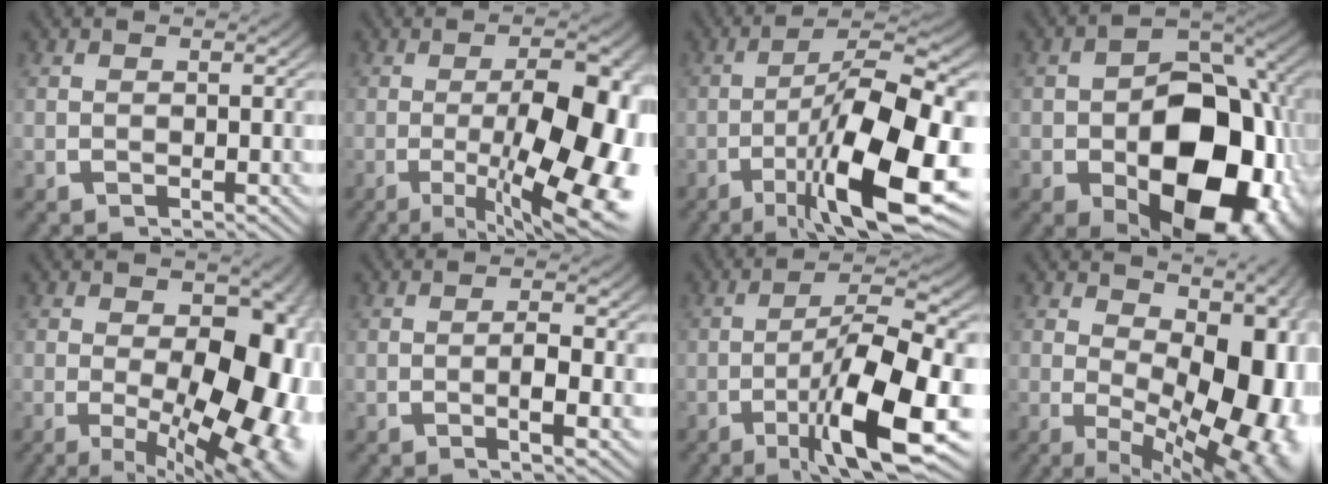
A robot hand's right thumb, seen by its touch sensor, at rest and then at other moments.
{"total": 13.3, "force": [-3.2, 5.9, 11.5], "torque": [-0.180, -0.036, -0.034]}
{"total": 13.7, "force": [-3.8, 5.6, 11.9], "torque": [-0.200, -0.033, -0.048]}
{"total": 19.4, "force": [-4.7, 12.2, 14.4], "torque": [-0.234, -0.064, -0.041]}
{"total": 14.0, "force": [-2.8, 7.8, 11.4], "torque": [-0.181, -0.057, -0.014]}
{"total": 2.1, "force": [-0.7, 0.4, 2.0], "torque": [-0.036, 0.001, -0.018]}
{"total": 10.4, "force": [-3.2, 3.6, 9.3], "torque": [-0.161, -0.021, -0.047]}
{"total": 16.0, "force": [-2.1, 9.0, 13.0], "torque": [-0.204, -0.049, -0.004]}